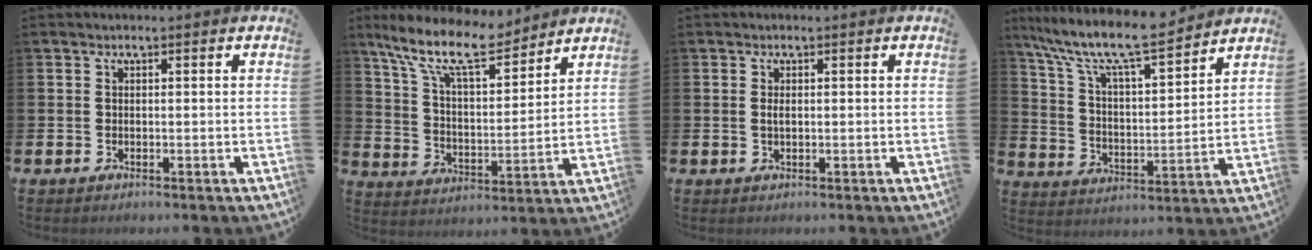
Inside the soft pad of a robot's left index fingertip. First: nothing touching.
{"total": 11.9, "force": [9.9, 3.4, 5.6], "torque": [-0.132, -0.052, 0.174]}
{"total": 0.9, "force": [0.1, 0.4, 0.8], "torque": [-0.011, 0.002, -0.001]}
{"total": 10.2, "force": [9.2, 1.4, 4.1], "torque": [-0.113, -0.064, 0.156]}